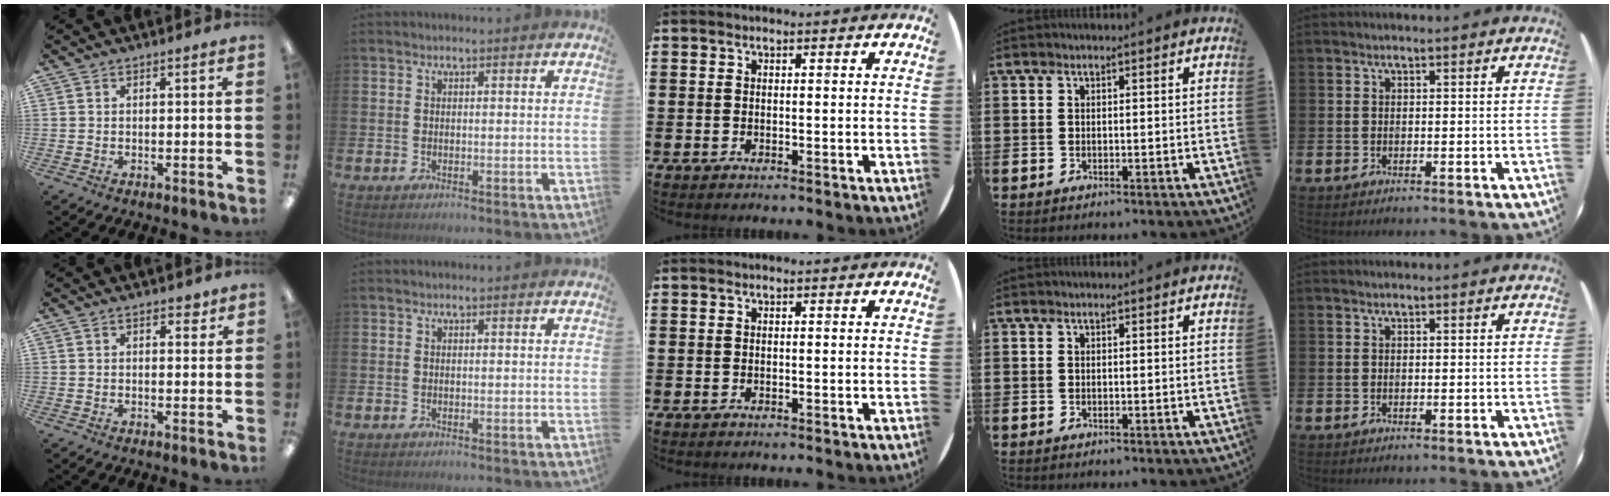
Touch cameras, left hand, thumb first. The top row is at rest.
{"thumb": {"total": 2.0, "force": [1.2, 1.2, 1.0], "torque": [-0.005, -0.003, 0.018]}}